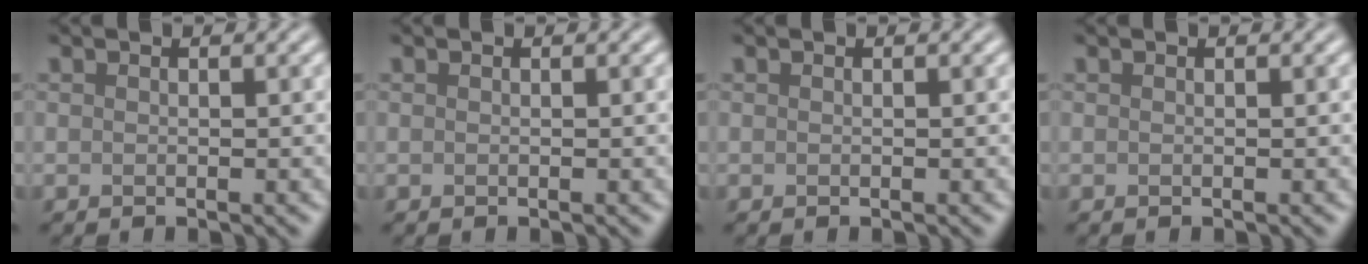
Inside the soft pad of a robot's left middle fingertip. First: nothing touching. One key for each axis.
{"total": 0.0}
{"total": 0.0}
{"total": 0.0}